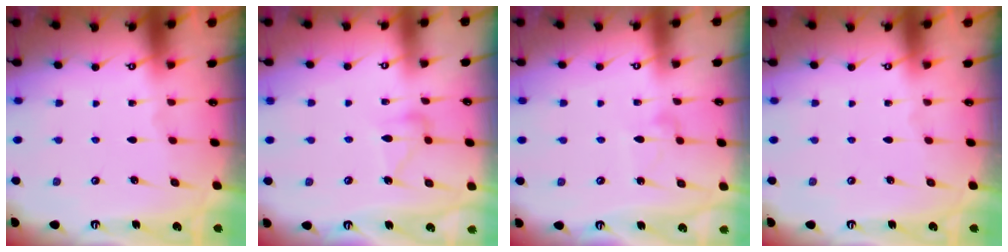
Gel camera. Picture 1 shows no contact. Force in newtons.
{"total": 9.5, "press": 9.5, "slide": 0.6}
{"total": 6.6, "press": 6.6, "slide": 0.4}
{"total": 0.0}